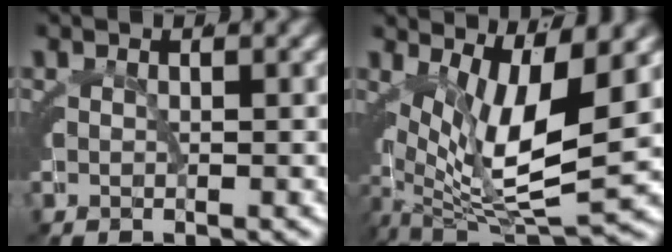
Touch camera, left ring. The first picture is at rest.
{"total": 9.7, "force": [0.2, 4.7, 8.5], "torque": [-0.152, -0.042, 0.026]}